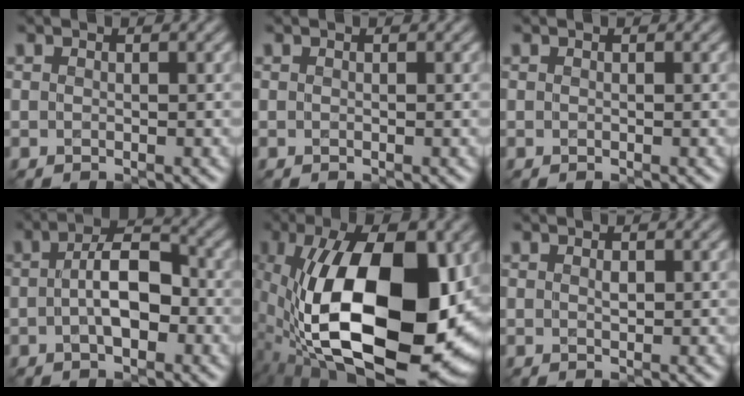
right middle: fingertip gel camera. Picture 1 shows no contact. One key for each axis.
{"total": 0.0}
{"total": 0.0}
{"total": 5.1, "fx": -0.9, "fy": 2.5, "fz": 4.4, "tx": -0.078, "ty": 0.004, "tz": -0.021}
{"total": 19.8, "fx": -1.2, "fy": 10.0, "fz": 17.1, "tx": -0.317, "ty": -0.027, "tz": -0.012}
{"total": 0.6, "fx": 0.1, "fy": 0.3, "fz": 0.6, "tx": -0.013, "ty": -0.002, "tz": 0.004}